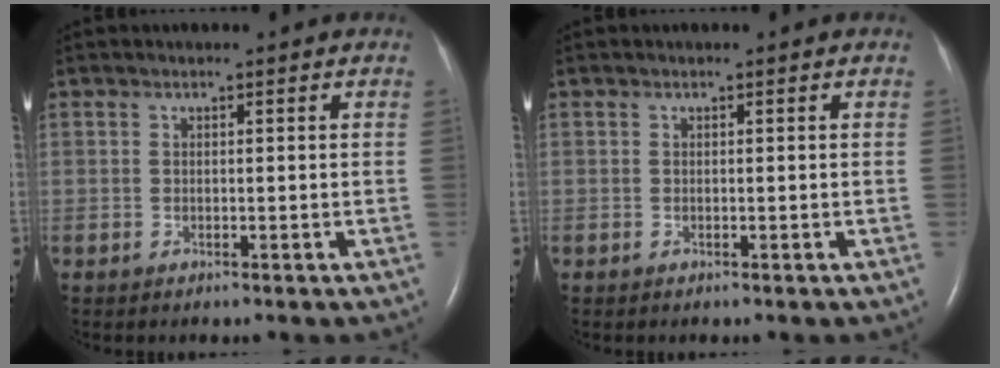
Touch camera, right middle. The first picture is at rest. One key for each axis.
{"total": 0.0}